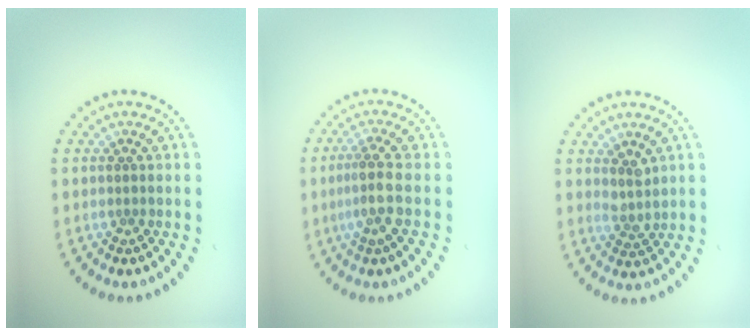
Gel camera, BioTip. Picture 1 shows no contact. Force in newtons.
{"total": 2.6, "press": 2.1, "slide": 1.6}
{"total": 1.8, "press": 1.3, "slide": 1.2}